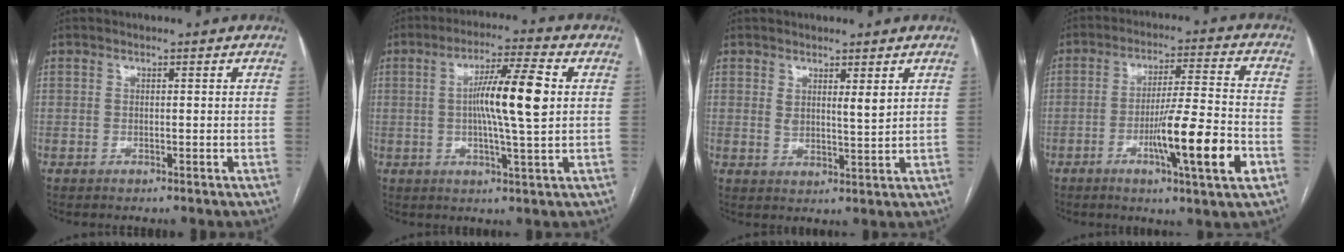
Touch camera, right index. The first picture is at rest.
{"total": 10.6, "force": [1.1, 0.2, 10.5], "torque": [-0.180, 0.006, 0.015]}
{"total": 3.3, "force": [1.8, 0.6, 2.6], "torque": [-0.048, -0.009, 0.034]}
{"total": 13.2, "force": [-4.7, 0.0, 12.4], "torque": [-0.201, -0.010, -0.077]}